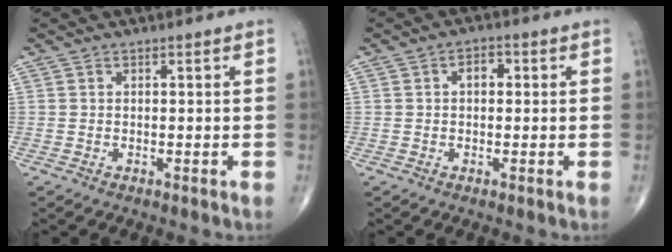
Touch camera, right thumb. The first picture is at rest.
{"total": 2.9, "force": [0.4, 1.9, 2.1], "torque": [-0.021, 0.010, 0.001]}